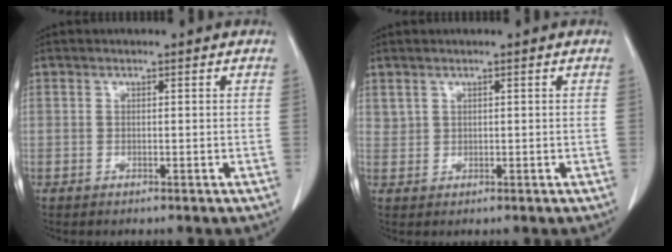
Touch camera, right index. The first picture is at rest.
{"total": 1.0, "force": [0.7, 0.7, 0.1], "torque": [0.005, 0.006, 0.013]}